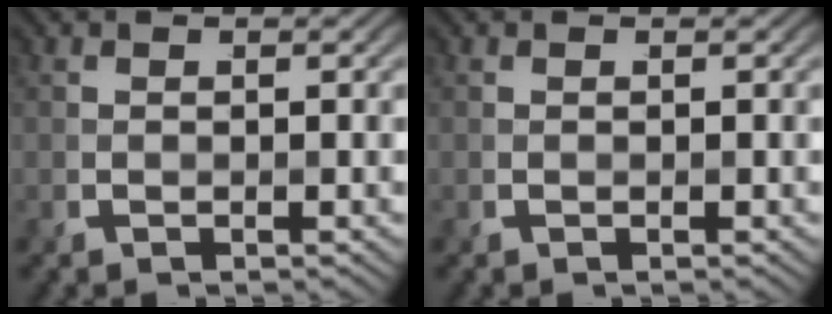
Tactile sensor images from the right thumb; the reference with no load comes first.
{"total": 0.0}